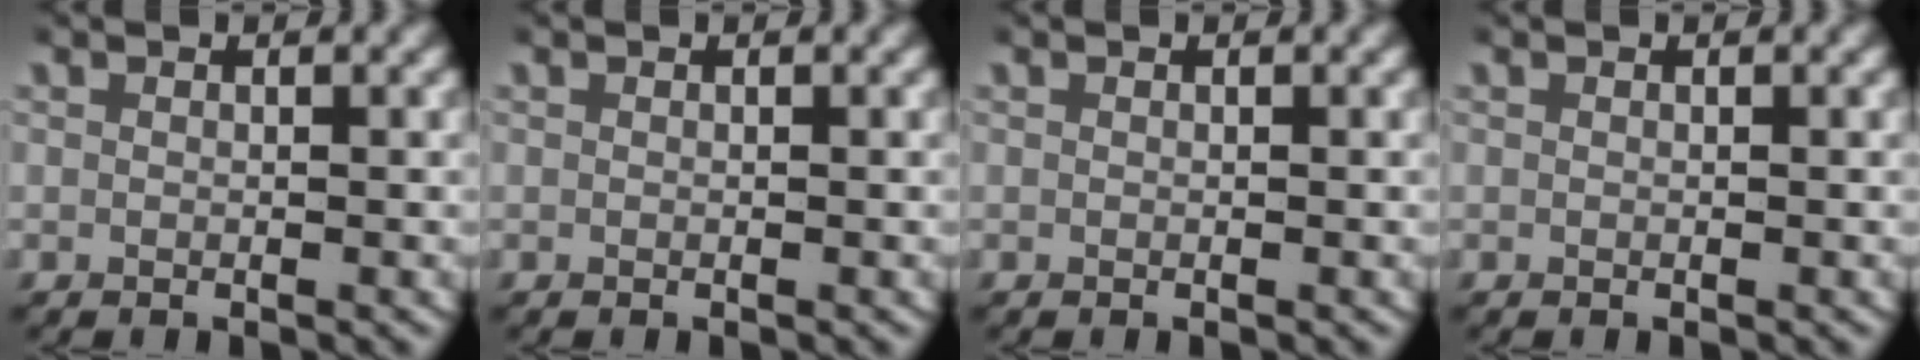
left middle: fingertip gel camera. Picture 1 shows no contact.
{"total": 0.0}
{"total": 0.0}
{"total": 0.0}